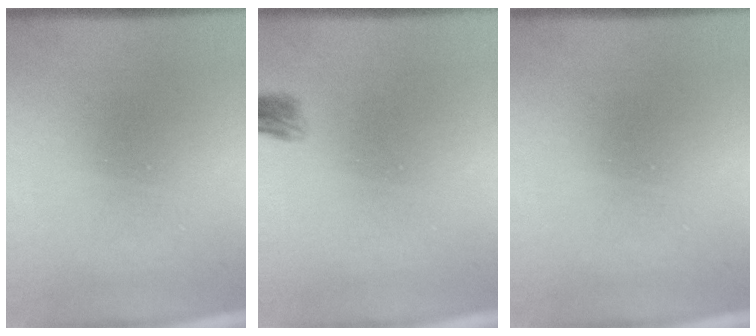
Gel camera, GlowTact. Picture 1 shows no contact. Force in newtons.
{"total": 1.6}
{"total": 0.0}